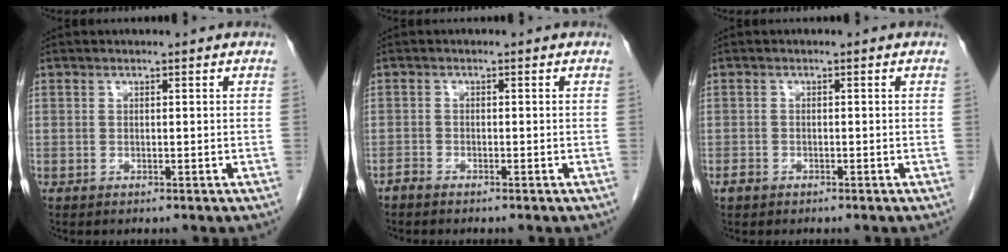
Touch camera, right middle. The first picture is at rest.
{"total": 0.9, "force": [-0.9, 0.1, 0.2], "torque": [-0.007, 0.000, -0.018]}
{"total": 1.0, "force": [-0.7, 0.7, 0.4], "torque": [-0.011, 0.002, -0.013]}